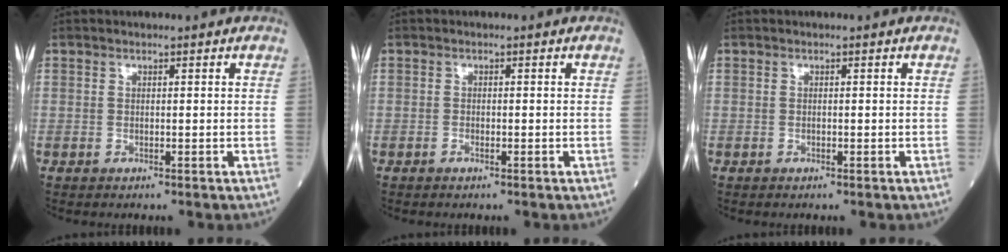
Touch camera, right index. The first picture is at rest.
{"total": 0.6, "force": [-0.3, 0.2, 0.4], "torque": [-0.009, 0.001, -0.005]}
{"total": 0.0}